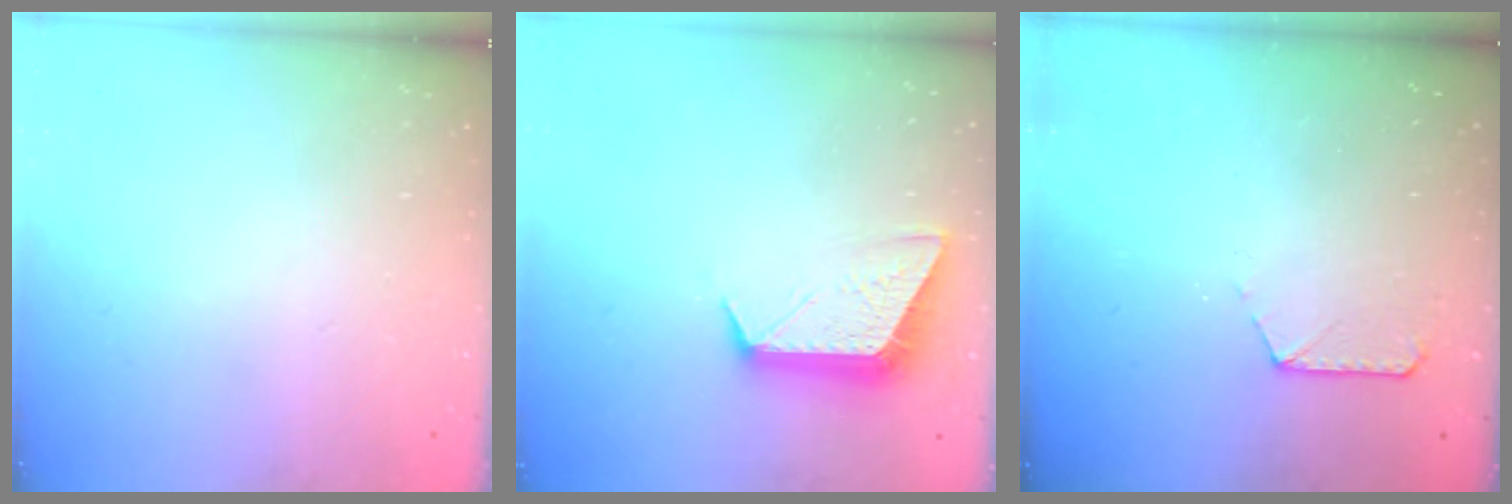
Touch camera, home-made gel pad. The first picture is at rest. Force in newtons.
{"total": 10.1, "press": 10.1, "slide": 0.0}
{"total": 6.6, "press": 6.5, "slide": 0.7}